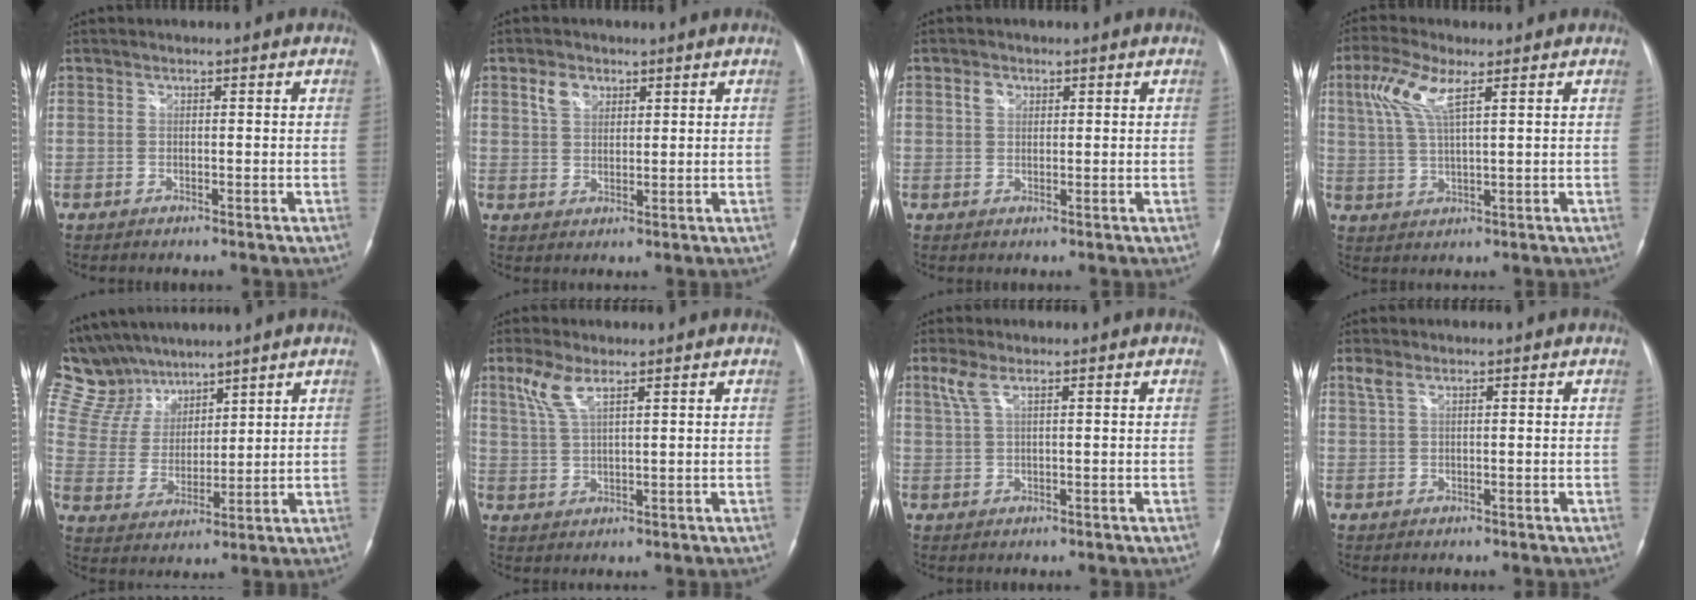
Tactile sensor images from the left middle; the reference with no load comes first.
{"total": 3.5, "force": [1.9, 2.6, 1.6], "torque": [-0.035, 0.009, 0.040]}
{"total": 2.0, "force": [0.9, 1.6, 0.8], "torque": [-0.016, 0.006, 0.015]}
{"total": 7.1, "force": [3.2, 1.4, 6.2], "torque": [-0.146, 0.014, 0.065]}
{"total": 12.0, "force": [10.4, 5.2, 2.7], "torque": [-0.066, 0.025, 0.210]}
{"total": 4.8, "force": [2.9, 1.1, 3.7], "torque": [-0.093, 0.010, 0.065]}
{"total": 2.9, "force": [1.6, 0.7, 2.3], "torque": [-0.065, 0.016, 0.039]}
{"total": 1.8, "force": [1.1, 0.6, 1.3], "torque": [-0.038, 0.019, 0.028]}